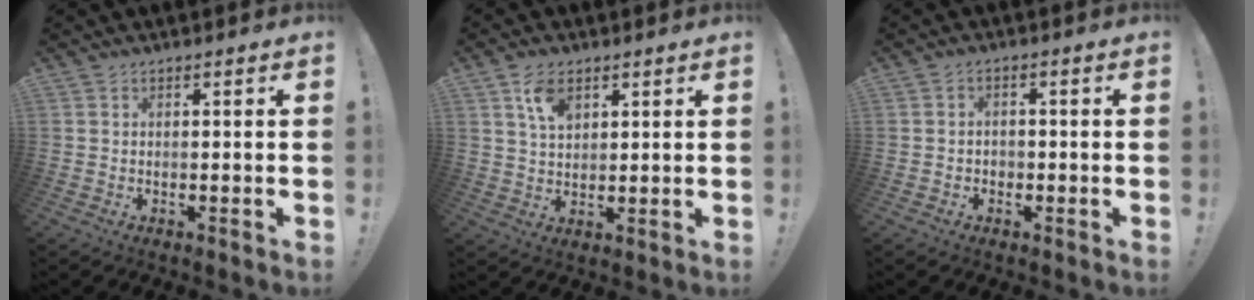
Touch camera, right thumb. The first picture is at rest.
{"total": 7.4, "force": [4.1, 4.7, 3.9], "torque": [-0.055, -0.013, 0.075]}
{"total": 2.2, "force": [-1.0, 1.7, 1.0], "torque": [-0.016, 0.006, -0.018]}